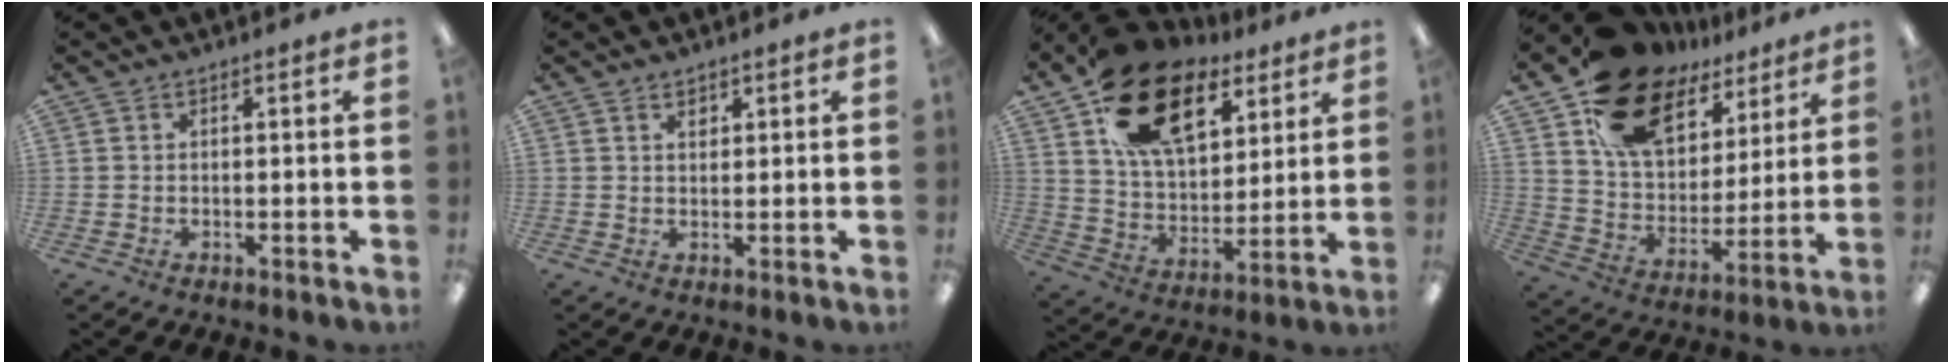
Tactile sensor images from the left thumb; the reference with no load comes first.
{"total": 2.0, "force": [1.4, 1.2, 0.8], "torque": [-0.010, -0.002, 0.023]}
{"total": 21.4, "force": [12.2, 12.4, 12.4], "torque": [-0.211, -0.047, 0.220]}
{"total": 20.5, "force": [12.7, 12.7, 9.9], "torque": [-0.185, -0.061, 0.235]}